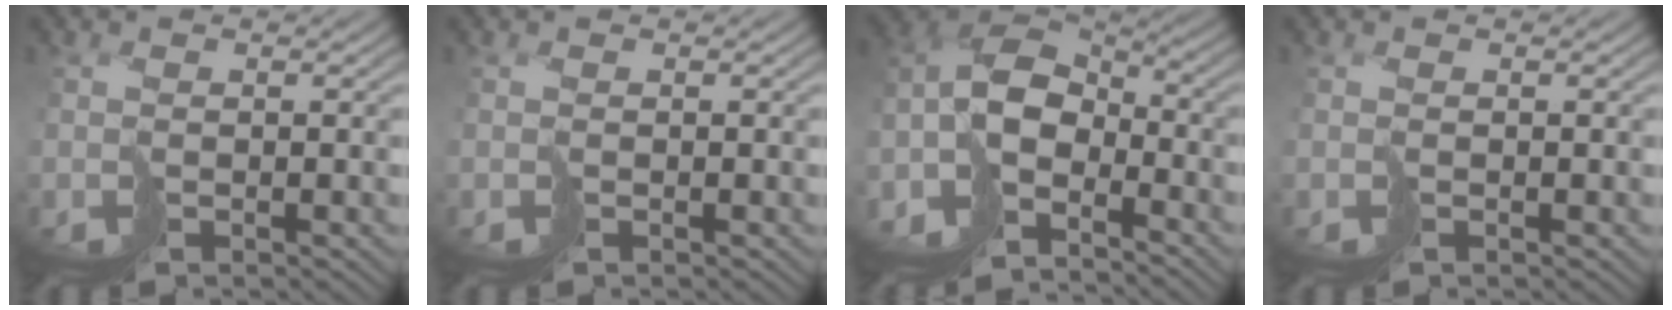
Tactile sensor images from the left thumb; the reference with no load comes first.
{"total": 0.0}
{"total": 10.0, "force": [-6.6, 5.3, 5.3], "torque": [-0.104, -0.011, -0.131]}
{"total": 0.0}